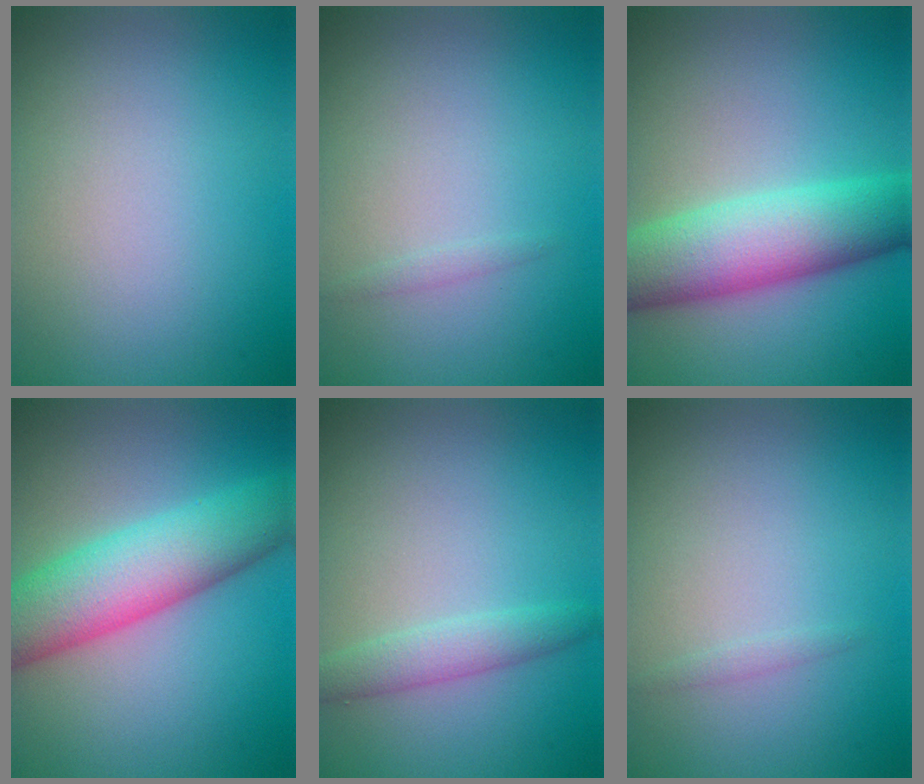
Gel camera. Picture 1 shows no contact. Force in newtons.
{"total": 0.6, "press": 0.5, "slide": 0.0}
{"total": 8.3, "press": 8.3, "slide": 0.1}
{"total": 8.1, "press": 8.1, "slide": 0.2}
{"total": 2.3, "press": 2.3, "slide": 0.0}
{"total": 0.6, "press": 0.5, "slide": 0.0}